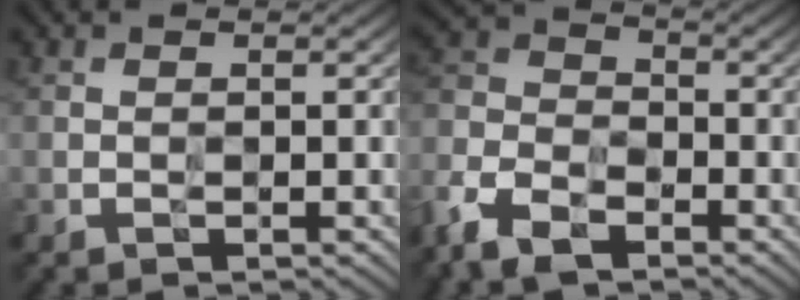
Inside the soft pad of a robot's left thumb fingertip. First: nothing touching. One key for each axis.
{"total": 9.6, "fx": -6.6, "fy": 5.0, "fz": 4.9, "tx": -0.129, "ty": -0.020, "tz": -0.149}